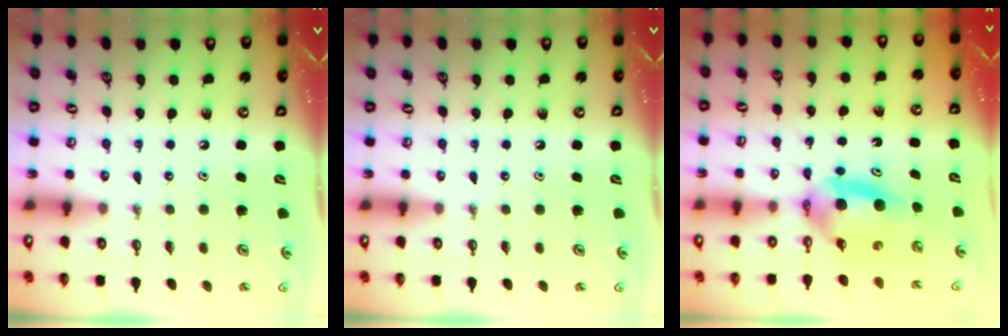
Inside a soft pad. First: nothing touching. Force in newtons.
{"total": 0.0}
{"total": 6.1, "press": 5.5, "slide": 2.6}